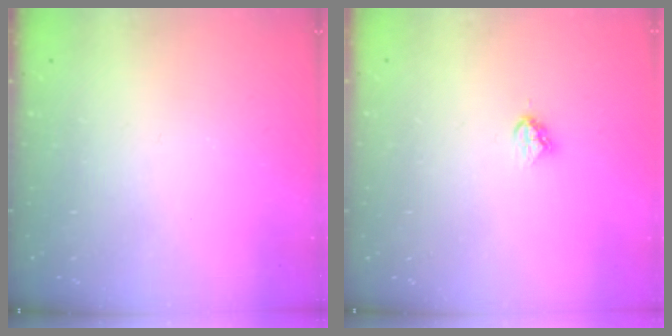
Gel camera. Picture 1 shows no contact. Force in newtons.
{"total": 3.6, "press": 3.5, "slide": 0.6}